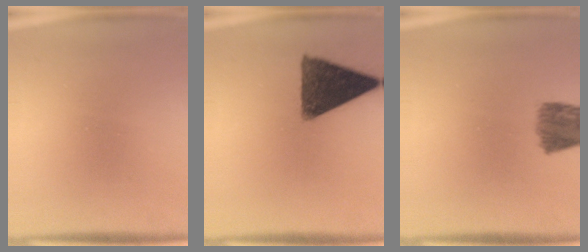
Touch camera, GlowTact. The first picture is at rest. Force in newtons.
{"total": 13.5}
{"total": 7.4}